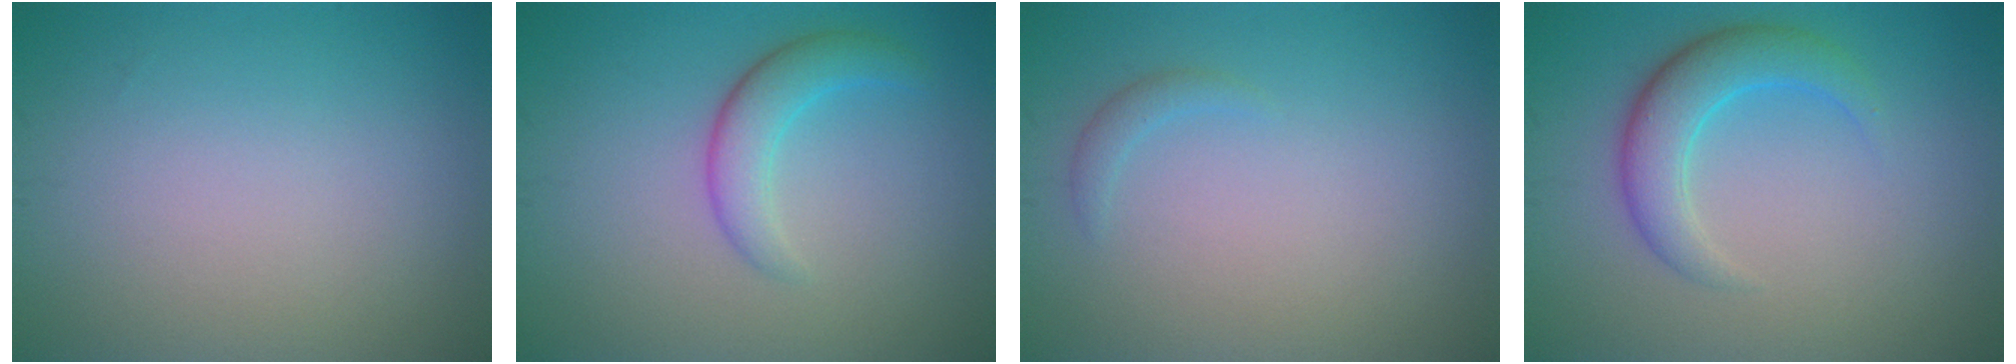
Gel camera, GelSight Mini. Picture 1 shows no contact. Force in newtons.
{"total": 3.0, "press": 3.0, "slide": 0.2}
{"total": 0.9, "press": 0.9, "slide": 0.0}
{"total": 4.1, "press": 4.0, "slide": 0.1}